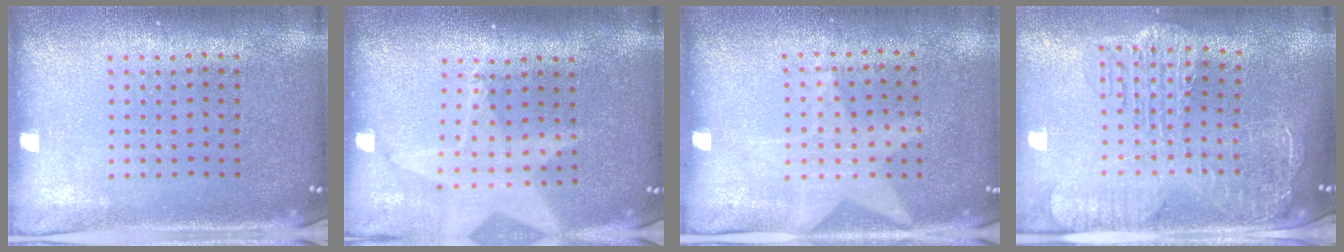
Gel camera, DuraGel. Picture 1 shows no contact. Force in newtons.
{"total": 2.0, "press": 1.5, "slide": 1.3}
{"total": 1.1, "press": 0.9, "slide": 0.7}
{"total": 3.0, "press": 2.5, "slide": 1.7}